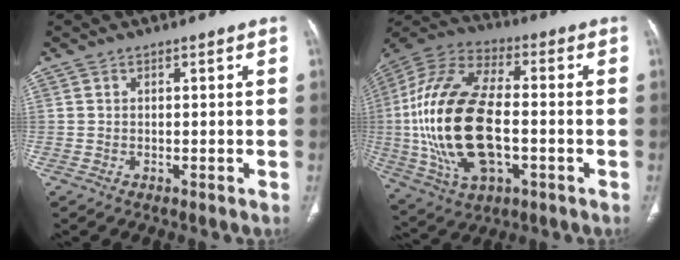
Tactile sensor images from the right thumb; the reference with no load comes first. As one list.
[{"total": 25.1, "force": [-2.4, 12.8, 21.5], "torque": [-0.452, 0.008, -0.038]}]